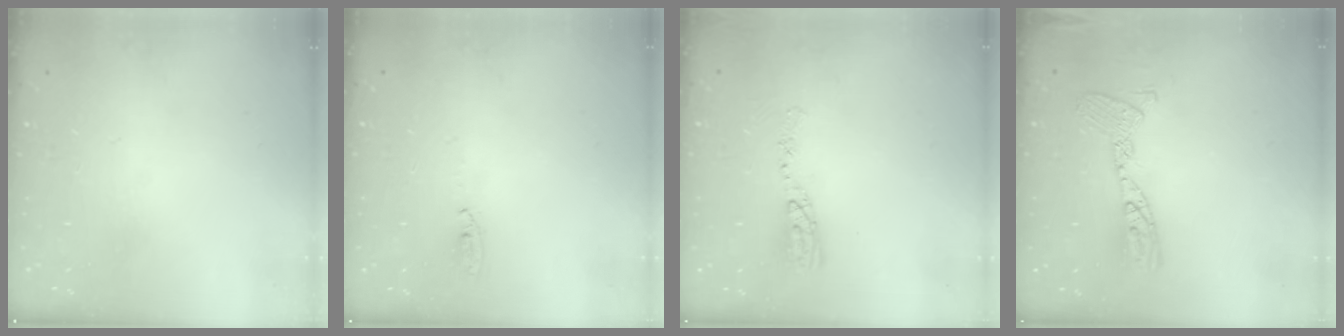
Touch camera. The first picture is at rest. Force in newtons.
{"total": 2.7, "press": 2.5, "slide": 1.0}
{"total": 8.1, "press": 8.1, "slide": 0.6}
{"total": 12.0, "press": 11.9, "slide": 1.1}